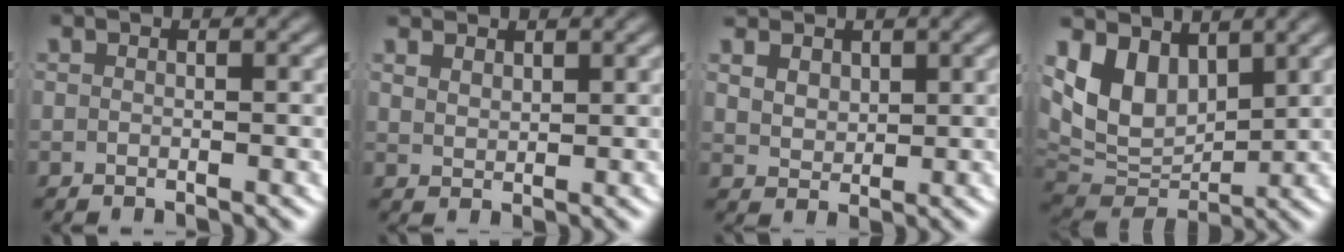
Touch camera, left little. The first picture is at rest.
{"total": 2.0, "force": [1.7, 0.7, 0.7], "torque": [-0.015, -0.008, 0.039]}
{"total": 2.4, "force": [1.6, 1.5, 1.1], "torque": [-0.028, -0.013, 0.040]}
{"total": 9.8, "force": [0.8, 8.0, 5.6], "torque": [-0.134, -0.032, 0.030]}